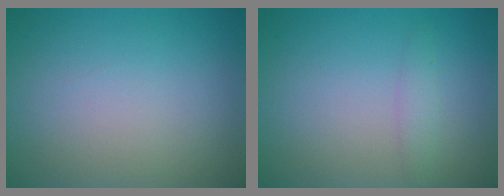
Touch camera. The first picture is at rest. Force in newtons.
{"total": 1.3, "press": 1.3, "slide": 0.0}